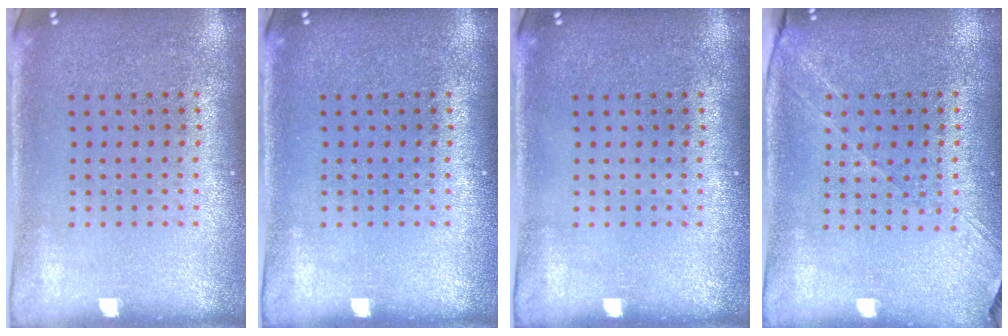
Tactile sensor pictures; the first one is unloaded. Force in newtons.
{"total": 0.0}
{"total": 0.0}
{"total": 1.4, "press": 1.3, "slide": 0.6}